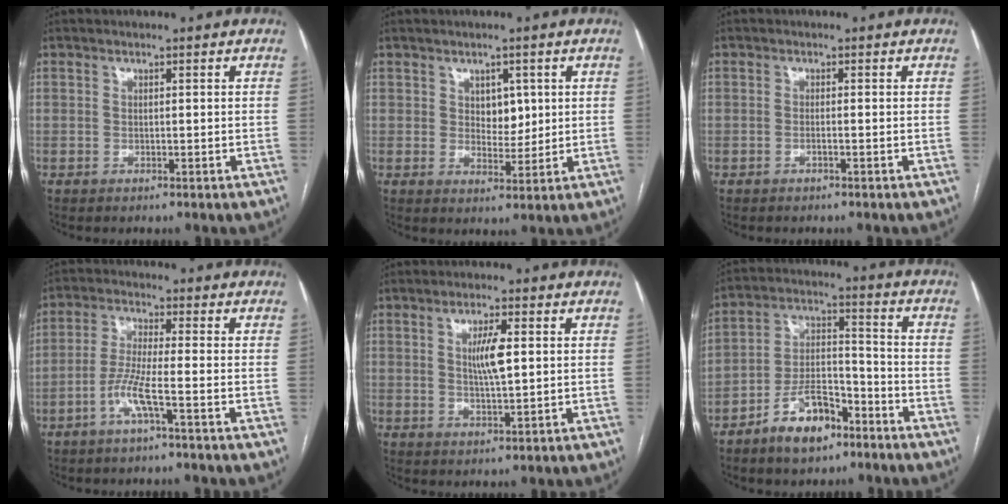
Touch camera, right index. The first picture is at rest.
{"total": 4.0, "force": [1.3, 2.6, 2.8], "torque": [-0.035, -0.001, 0.025]}
{"total": 0.6, "force": [-0.3, 0.0, 0.6], "torque": [-0.012, 0.000, -0.004]}
{"total": 5.5, "force": [-2.5, -0.2, 4.9], "torque": [-0.104, 0.001, -0.053]}
{"total": 5.0, "force": [1.1, 0.9, 4.8], "torque": [-0.087, 0.002, 0.020]}
{"total": 10.1, "force": [-6.6, 4.4, 6.3], "torque": [-0.124, 0.014, -0.118]}